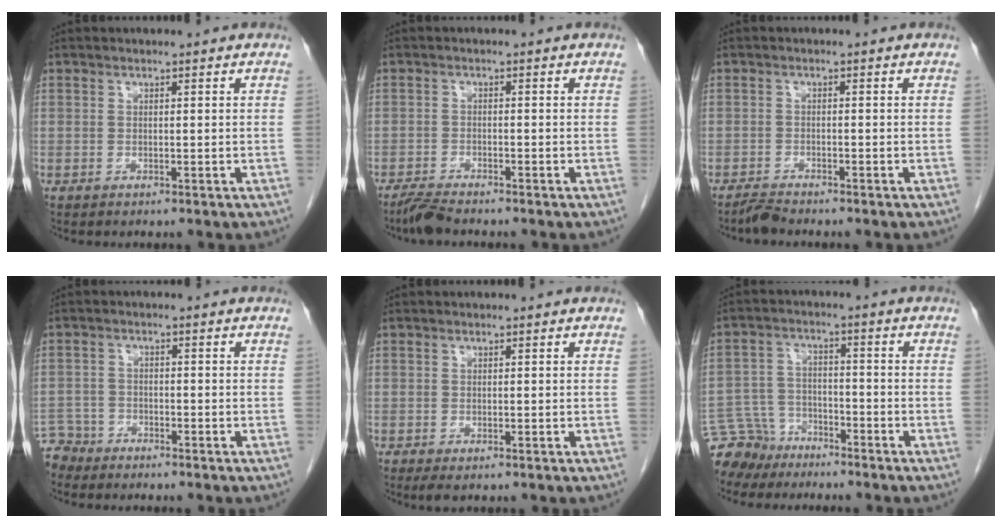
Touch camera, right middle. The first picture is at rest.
{"total": 2.8, "force": [-2.6, 0.1, 1.1], "torque": [-0.029, -0.011, -0.051]}
{"total": 1.8, "force": [-1.8, -0.1, 0.3], "torque": [-0.011, -0.008, -0.035]}
{"total": 4.1, "force": [-3.8, 1.3, -0.9], "torque": [0.020, -0.004, -0.075]}
{"total": 1.4, "force": [-0.8, 0.6, 1.0], "torque": [-0.014, -0.003, -0.007]}
{"total": 7.8, "force": [-6.8, 3.8, 0.1], "torque": [-0.006, 0.004, -0.128]}